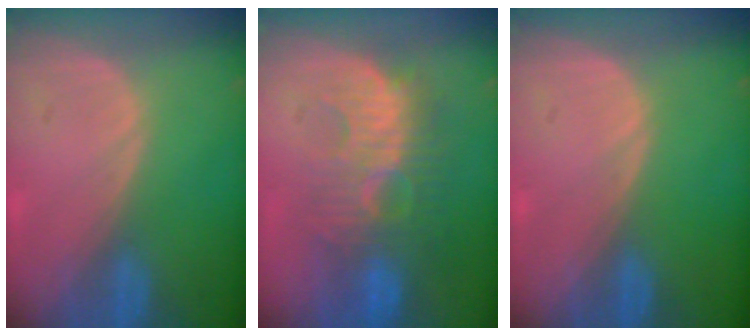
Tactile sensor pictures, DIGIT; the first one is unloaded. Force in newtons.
{"total": 9.4, "press": 9.2, "slide": 2.0}
{"total": 0.0}